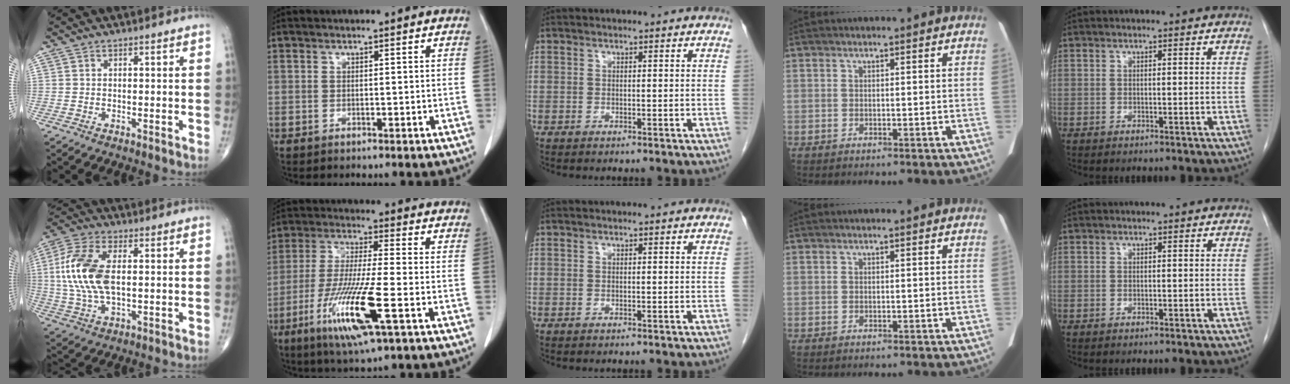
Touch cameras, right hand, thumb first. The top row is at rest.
{"thumb": {"total": 13.9, "force": [1.2, 7.1, 11.9], "torque": [-0.267, 0.006, 0.023]}, "index": {"total": 13.7, "force": [-5.4, 0.7, 12.5], "torque": [-0.256, -0.028, -0.100]}}